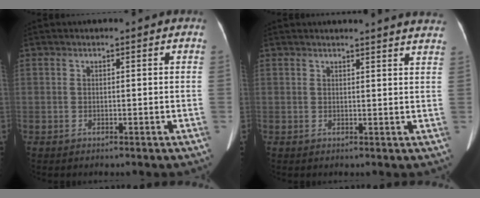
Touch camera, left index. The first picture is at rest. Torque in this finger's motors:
{"motor_torque": [0.91, -1.23, 0.12, 0.05]}